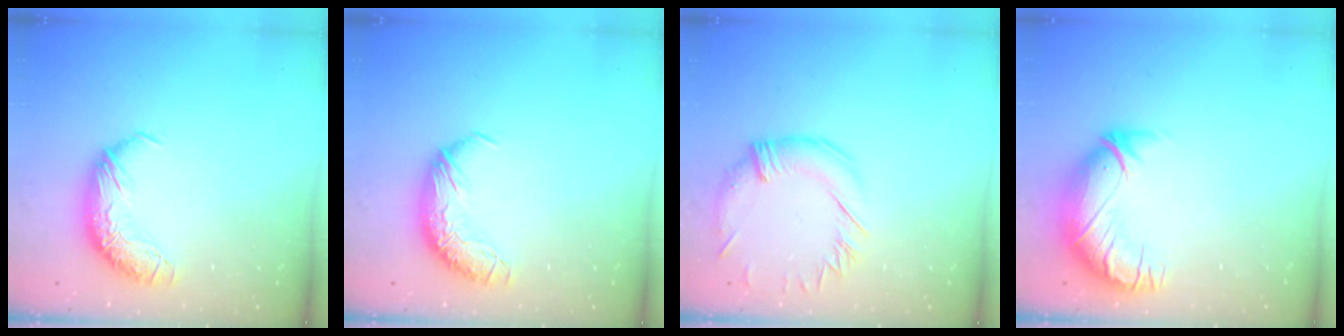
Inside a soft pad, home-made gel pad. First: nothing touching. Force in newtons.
{"total": 0.0}
{"total": 1.1, "press": 0.2, "slide": 1.1}
{"total": 3.0, "press": 0.4, "slide": 3.0}